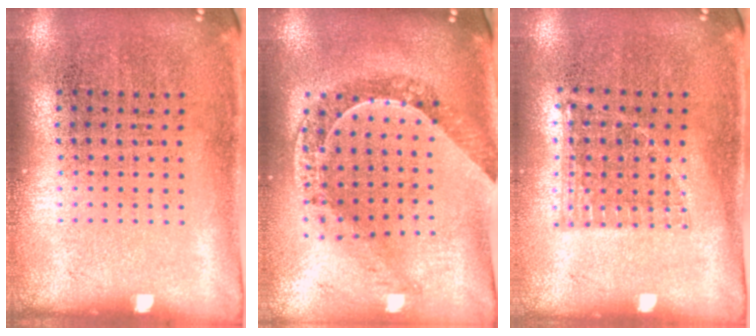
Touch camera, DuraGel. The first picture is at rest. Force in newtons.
{"total": 1.0, "press": 1.0, "slide": 0.1}
{"total": 0.8, "press": 0.7, "slide": 0.2}